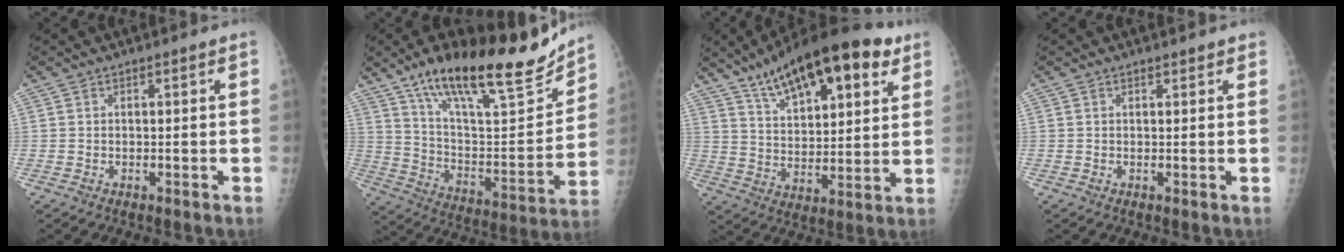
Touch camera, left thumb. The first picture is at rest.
{"total": 25.4, "force": [18.5, 7.1, 15.9], "torque": [-0.218, -0.072, 0.307]}
{"total": 21.3, "force": [12.4, 8.1, 15.4], "torque": [-0.215, -0.034, 0.199]}
{"total": 1.1, "force": [0.9, 0.4, 0.4], "torque": [-0.002, -0.002, 0.010]}